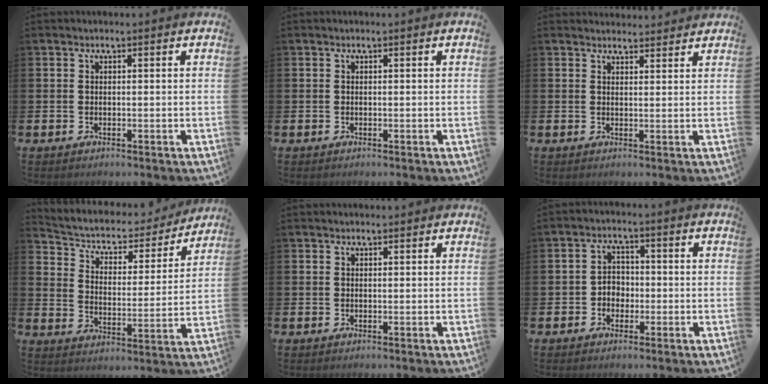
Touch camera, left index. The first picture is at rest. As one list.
[{"total": 0.0}, {"total": 2.4, "force": [2.3, 0.5, -0.2], "torque": [0.007, -0.013, 0.041]}, {"total": 5.2, "force": [4.5, 2.3, 1.3], "torque": [-0.059, -0.034, 0.070]}, {"total": 0.6, "force": [0.6, 0.1, 0.1], "torque": [0.005, -0.002, 0.009]}, {"total": 2.8, "force": [-0.9, 2.3, 1.2], "torque": [-0.026, 0.009, -0.023]}]